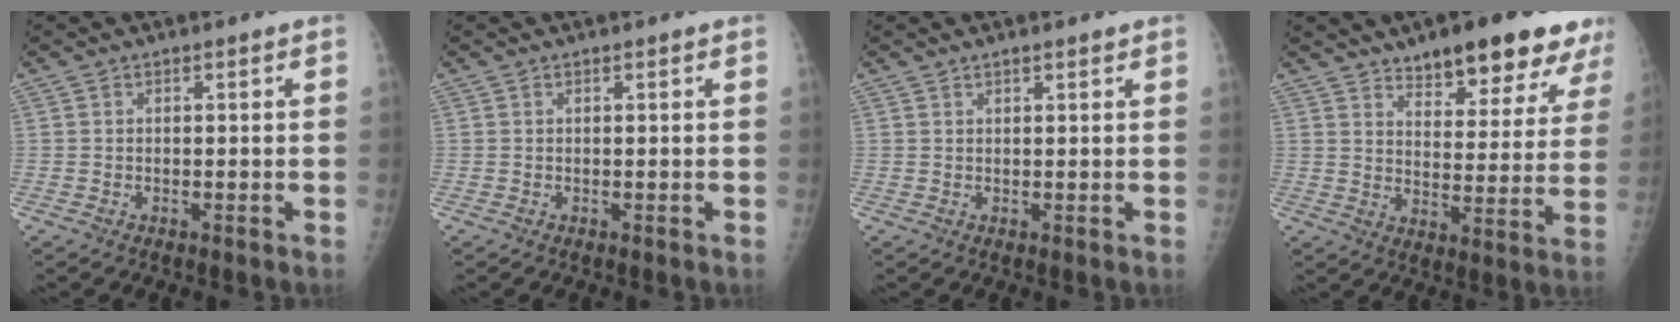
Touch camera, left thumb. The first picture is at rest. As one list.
[{"total": 0.0}, {"total": 1.4, "force": [1.2, 0.3, 0.8], "torque": [-0.009, -0.001, 0.018]}, {"total": 17.7, "force": [12.6, 6.0, 10.9], "torque": [-0.104, -0.057, 0.172]}]